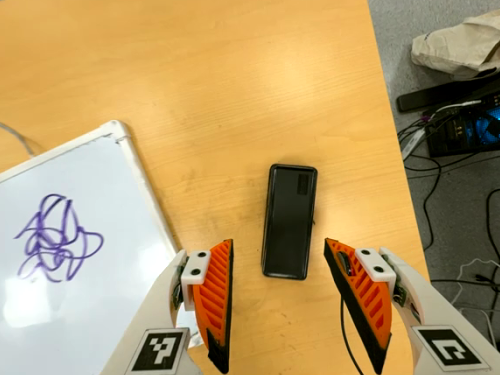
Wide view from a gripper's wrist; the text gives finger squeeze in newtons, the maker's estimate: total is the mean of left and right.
{"total": 0.0}